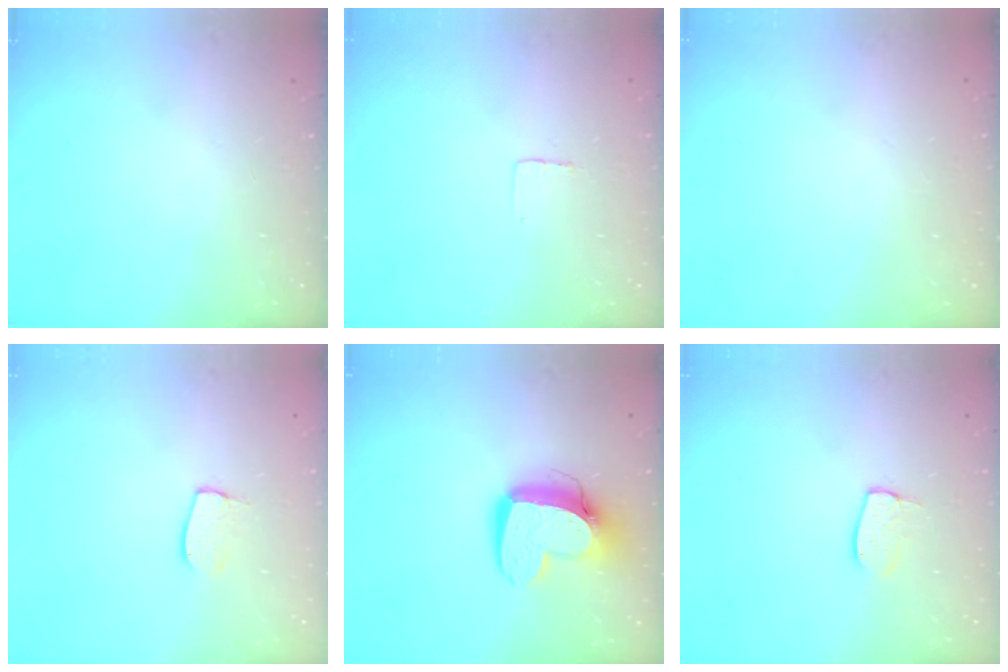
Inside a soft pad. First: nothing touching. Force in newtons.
{"total": 2.3, "press": 2.3, "slide": 0.1}
{"total": 0.0}
{"total": 6.5, "press": 6.5, "slide": 0.4}
{"total": 13.0, "press": 12.9, "slide": 1.4}
{"total": 6.9, "press": 6.9, "slide": 0.4}